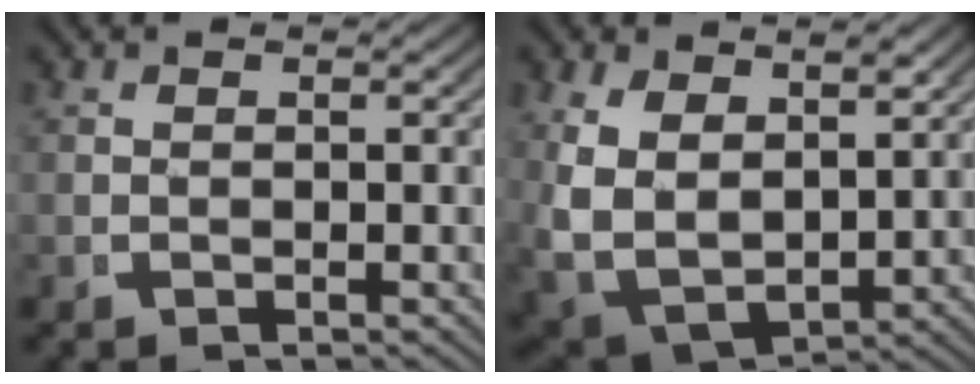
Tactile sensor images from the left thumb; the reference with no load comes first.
{"total": 9.4, "force": [0.1, 7.5, 5.7], "torque": [-0.175, -0.051, 0.025]}